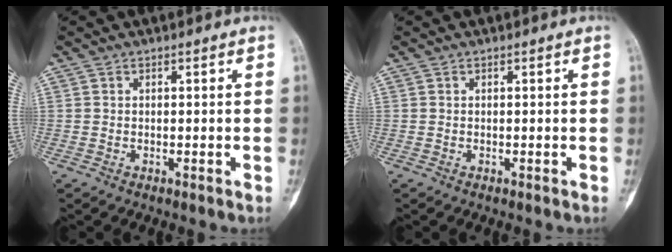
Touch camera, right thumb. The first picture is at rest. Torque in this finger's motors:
{"motor_torque": [0.17, 0.16, 0.00, 0.00, 0.00]}